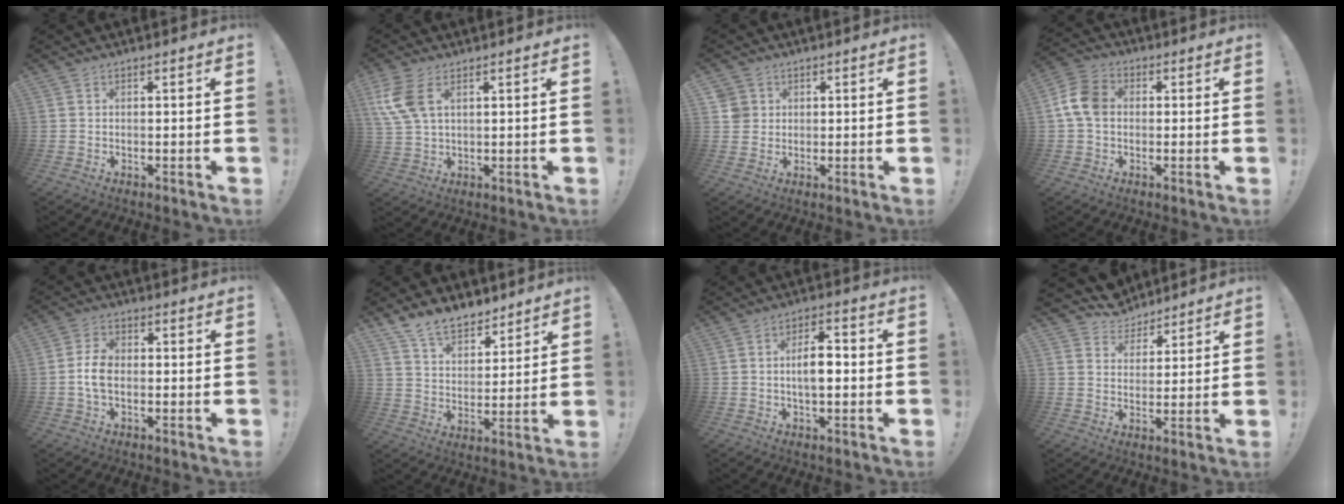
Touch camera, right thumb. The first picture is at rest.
{"total": 9.1, "force": [3.9, 4.6, 6.8], "torque": [-0.145, -0.009, 0.074]}
{"total": 4.1, "force": [1.4, 3.8, 0.7], "torque": [-0.012, 0.001, 0.029]}
{"total": 9.5, "force": [0.6, 7.0, 6.4], "torque": [-0.120, 0.014, 0.015]}
{"total": 6.7, "force": [-0.9, 4.1, 5.2], "torque": [-0.098, 0.006, -0.016]}
{"total": 10.8, "force": [8.8, 5.3, 3.2], "torque": [-0.062, -0.063, 0.172]}
{"total": 7.3, "force": [-0.8, 3.7, 6.2], "torque": [-0.107, 0.005, -0.022]}
{"total": 7.4, "force": [6.2, 4.0, 0.2], "torque": [-0.011, -0.054, 0.122]}